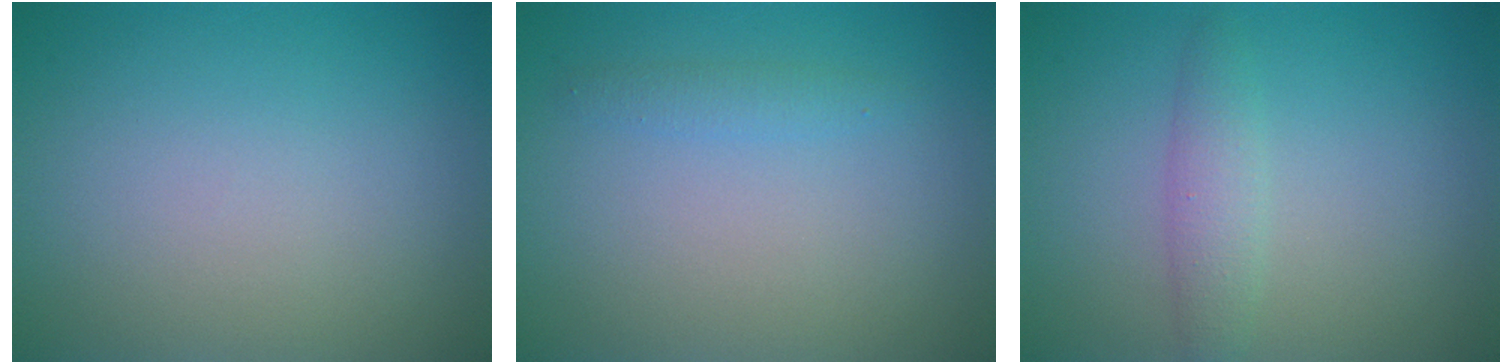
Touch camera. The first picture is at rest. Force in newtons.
{"total": 1.1, "press": 1.1, "slide": 0.1}
{"total": 2.0, "press": 2.0, "slide": 0.1}